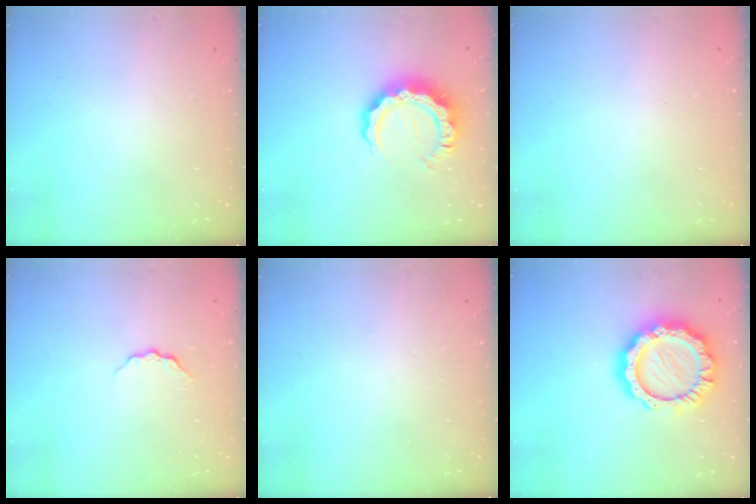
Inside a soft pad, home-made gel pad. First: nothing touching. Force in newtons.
{"total": 10.4, "press": 10.3, "slide": 1.2}
{"total": 1.4, "press": 1.4, "slide": 0.1}
{"total": 5.1, "press": 5.1, "slide": 0.5}
{"total": 0.0}
{"total": 17.0, "press": 16.9, "slide": 1.4}